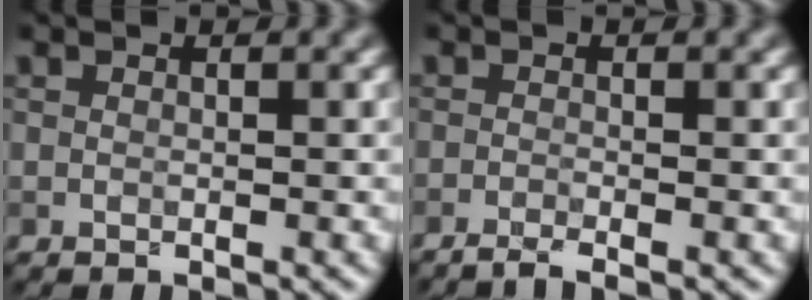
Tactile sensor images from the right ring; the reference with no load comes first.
{"total": 1.9, "force": [-1.5, 0.2, 1.2], "torque": [-0.024, -0.001, -0.036]}